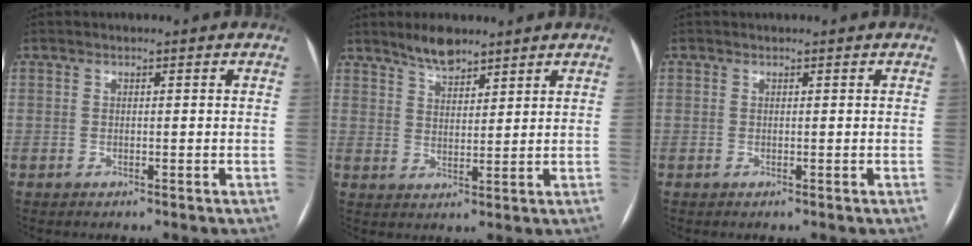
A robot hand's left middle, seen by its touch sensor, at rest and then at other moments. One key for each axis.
{"total": 4.8, "fx": 4.1, "fy": 1.3, "fz": 2.0, "tx": -0.043, "ty": 0.001, "tz": 0.075}
{"total": 0.0}